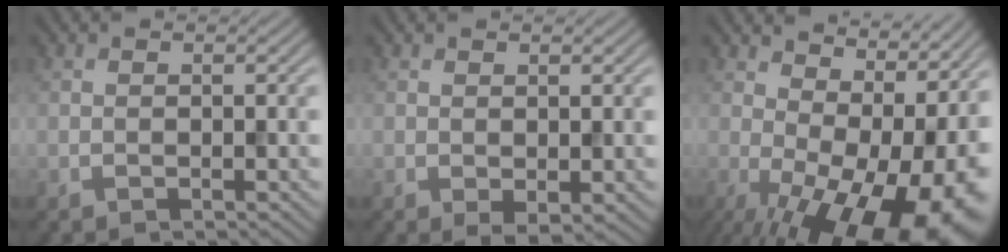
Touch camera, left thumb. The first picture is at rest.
{"total": 1.5, "force": [-0.1, 0.8, 1.3], "torque": [-0.021, -0.007, 0.003]}
{"total": 18.1, "force": [-1.5, 9.1, 15.6], "torque": [-0.182, -0.013, 0.009]}